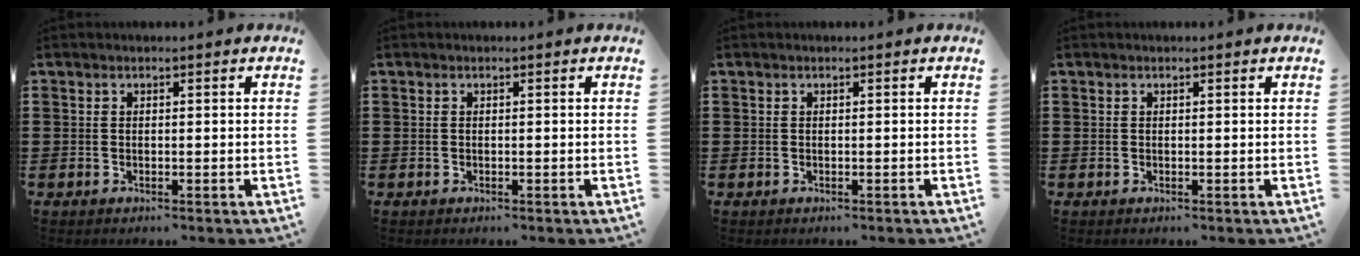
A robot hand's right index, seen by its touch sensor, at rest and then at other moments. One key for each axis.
{"total": 0.0}
{"total": 0.0}
{"total": 0.0}